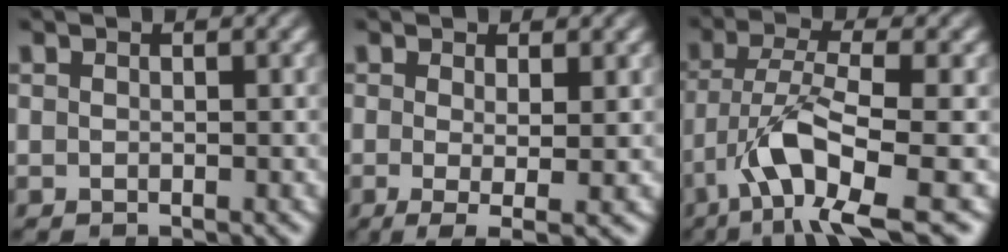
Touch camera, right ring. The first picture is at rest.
{"total": 3.7, "force": [-1.8, 1.1, 3.0], "torque": [-0.065, -0.029, -0.016]}
{"total": 7.4, "force": [-2.8, 2.5, 6.4], "torque": [-0.129, -0.031, -0.029]}